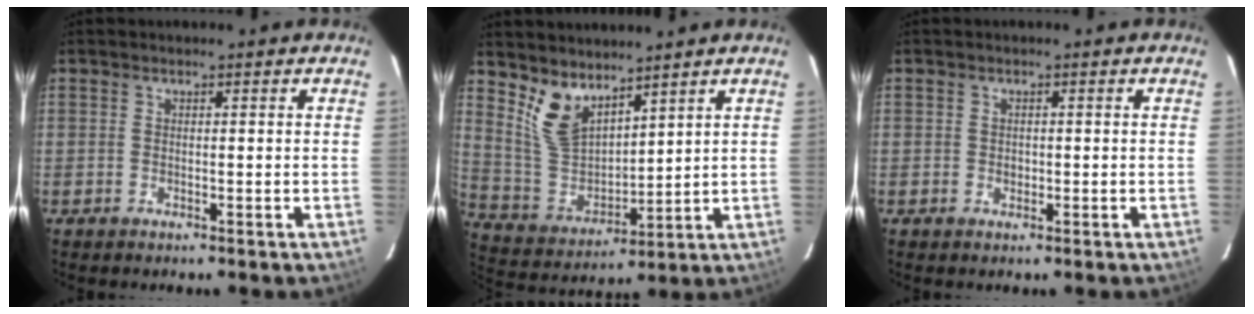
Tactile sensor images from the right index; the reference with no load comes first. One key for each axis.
{"total": 9.6, "fx": 7.0, "fy": 4.5, "fz": 4.9, "tx": -0.098, "ty": -0.005, "tz": 0.154}
{"total": 1.1, "fx": -0.1, "fy": 1.0, "fz": 0.5, "tx": -0.007, "ty": 0.002, "tz": -0.002}